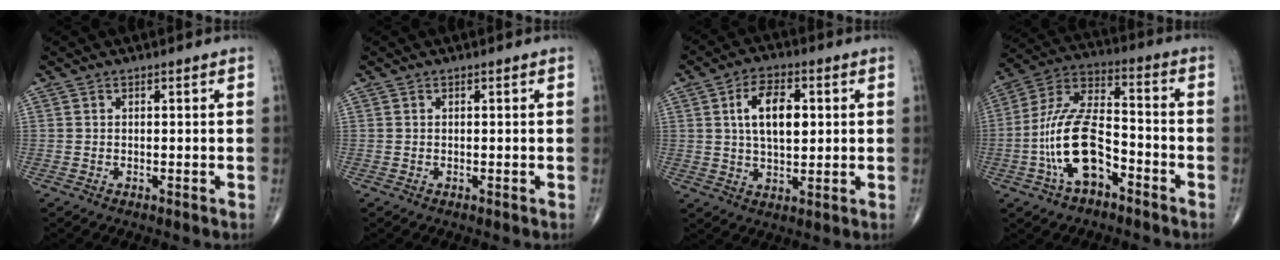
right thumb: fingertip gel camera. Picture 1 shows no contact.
{"total": 0.0}
{"total": 9.8, "force": [2.0, 5.3, 8.0], "torque": [-0.125, 0.001, 0.034]}
{"total": 15.4, "force": [-5.6, 7.5, 12.2], "torque": [-0.240, 0.049, -0.106]}